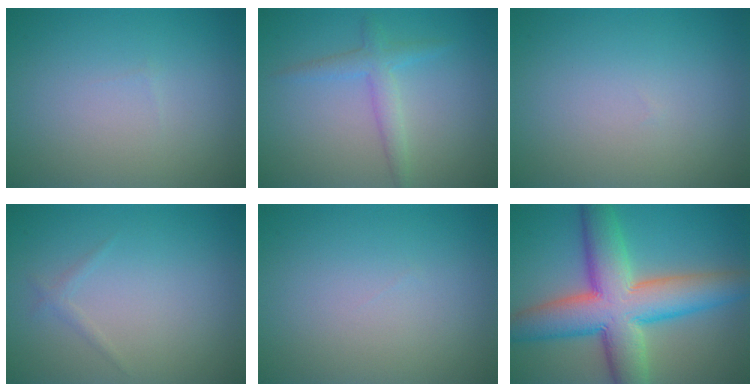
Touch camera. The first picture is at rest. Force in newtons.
{"total": 2.2, "press": 2.2, "slide": 0.1}
{"total": 0.0}
{"total": 0.7, "press": 0.7, "slide": 0.0}
{"total": 0.0}
{"total": 11.3, "press": 11.3, "slide": 0.6}